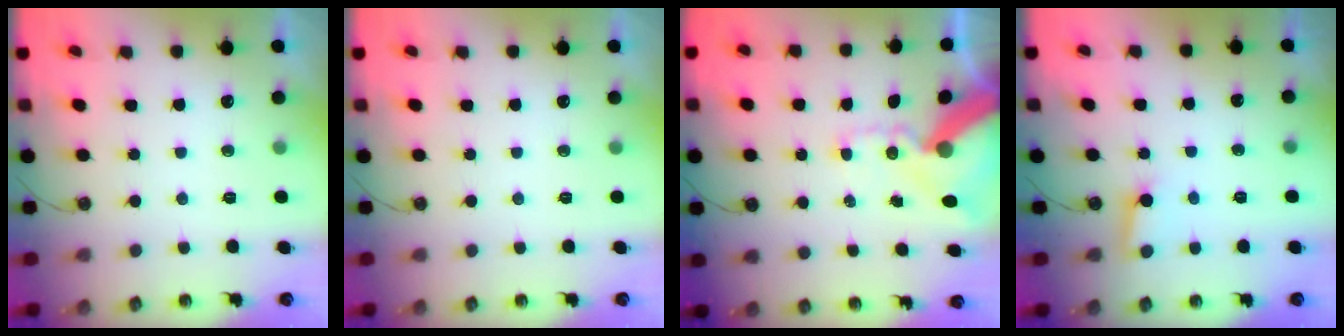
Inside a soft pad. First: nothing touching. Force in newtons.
{"total": 0.0}
{"total": 17.7, "press": 17.5, "slide": 2.5}
{"total": 3.0, "press": 2.9, "slide": 0.3}